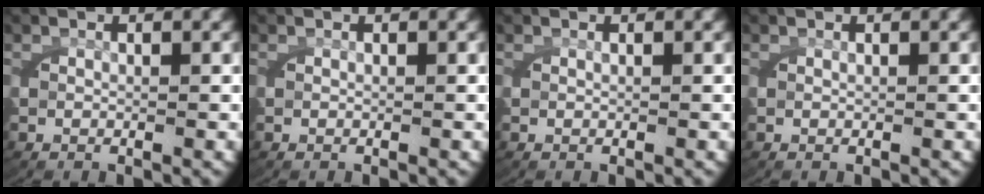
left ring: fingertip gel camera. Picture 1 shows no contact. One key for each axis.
{"total": 0.0}
{"total": 0.0}
{"total": 0.0}